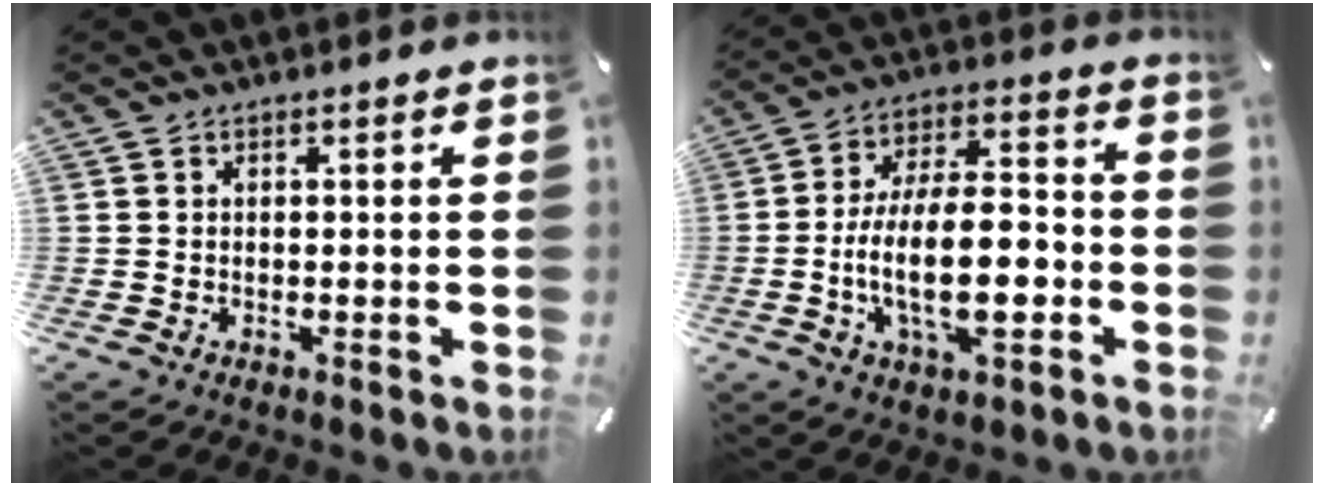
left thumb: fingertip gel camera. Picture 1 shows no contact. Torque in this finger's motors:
{"motor_torque": [1.51, 3.50, 0.43, 0.02, 0.28]}